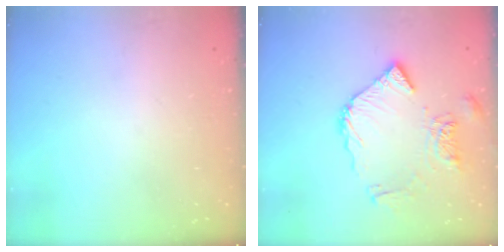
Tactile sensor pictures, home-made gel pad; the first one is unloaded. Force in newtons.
{"total": 12.5, "press": 12.4, "slide": 1.6}